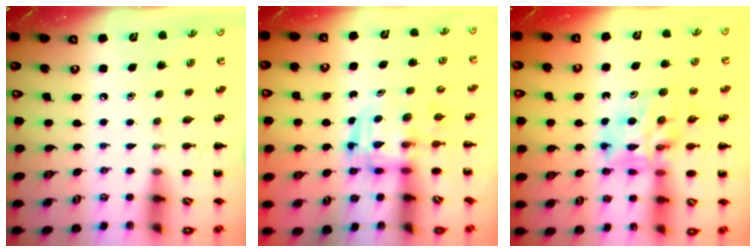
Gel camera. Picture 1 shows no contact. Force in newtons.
{"total": 3.0, "press": 3.0, "slide": 0.3}
{"total": 11.9, "press": 11.3, "slide": 3.8}